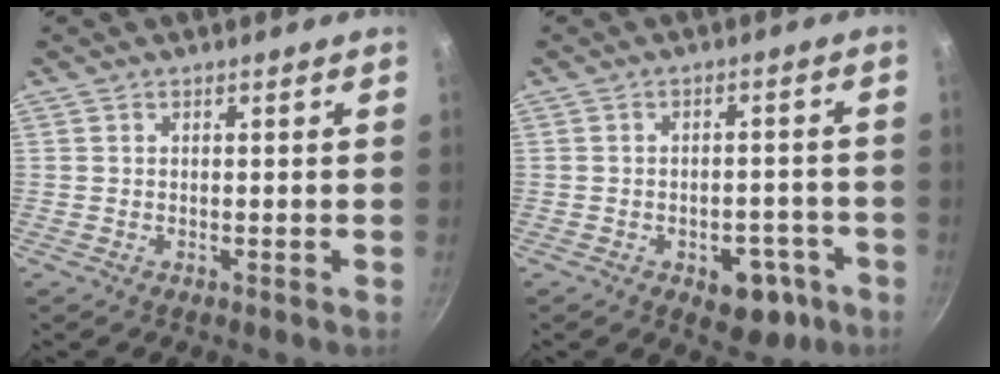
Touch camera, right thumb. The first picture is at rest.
{"total": 7.7, "force": [-3.9, 4.5, 4.9], "torque": [-0.037, 0.026, -0.045]}